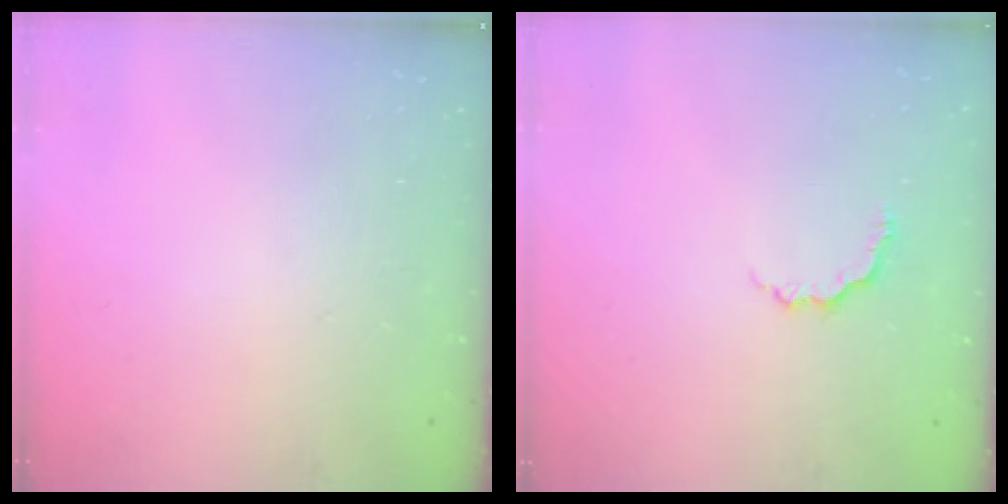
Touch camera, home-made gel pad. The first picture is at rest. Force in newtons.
{"total": 3.3, "press": 3.3, "slide": 0.6}